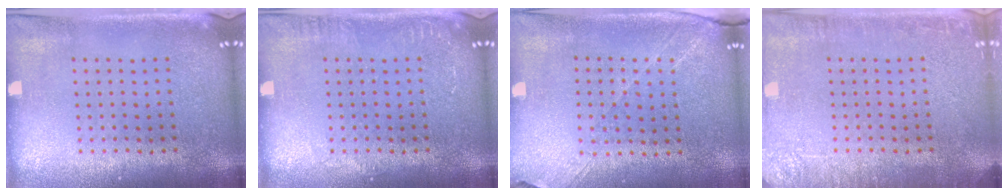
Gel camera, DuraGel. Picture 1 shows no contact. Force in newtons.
{"total": 1.0, "press": 0.9, "slide": 0.1}
{"total": 1.3, "press": 1.2, "slide": 0.5}
{"total": 2.6, "press": 2.5, "slide": 0.5}